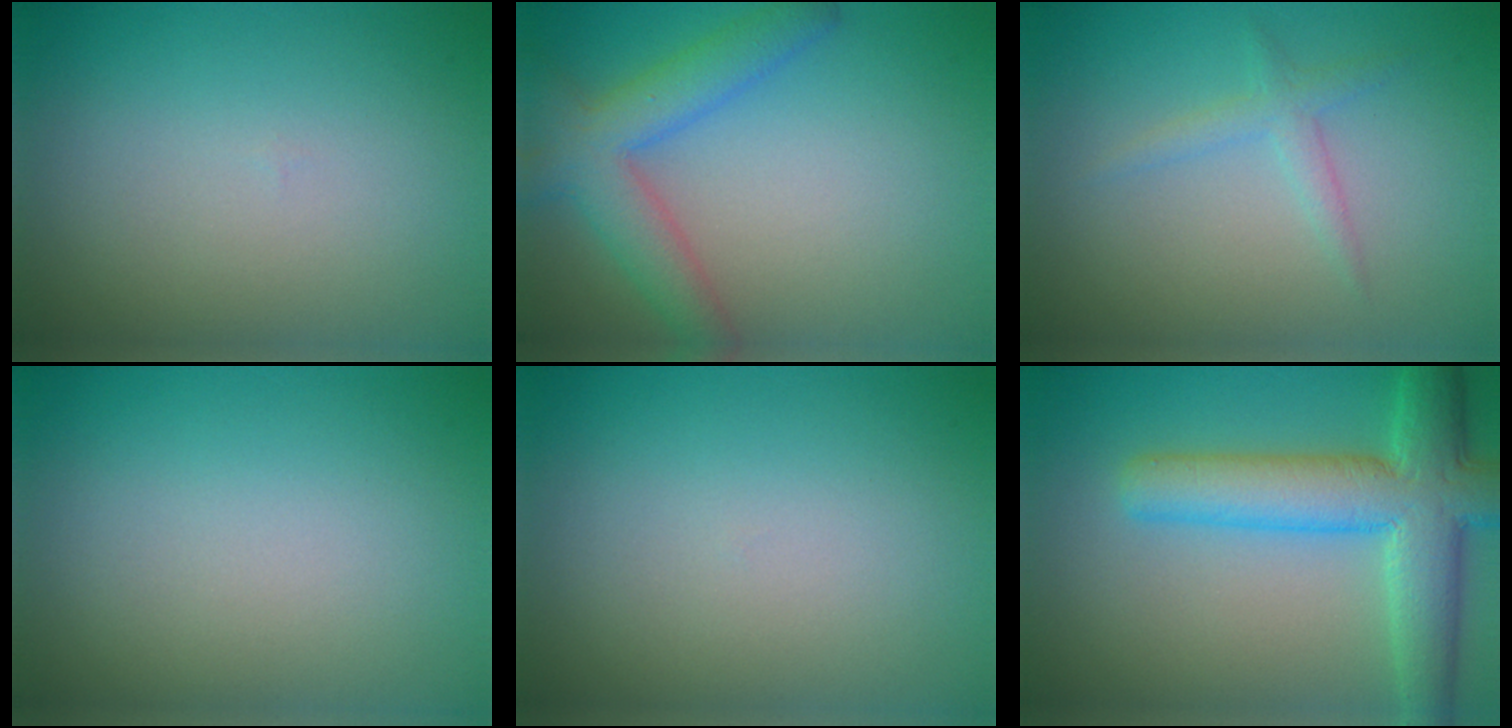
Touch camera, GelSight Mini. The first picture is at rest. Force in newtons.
{"total": 5.2, "press": 5.2, "slide": 0.2}
{"total": 1.7, "press": 1.7, "slide": 0.0}
{"total": 0.0}
{"total": 0.0}
{"total": 8.2, "press": 8.2, "slide": 0.6}